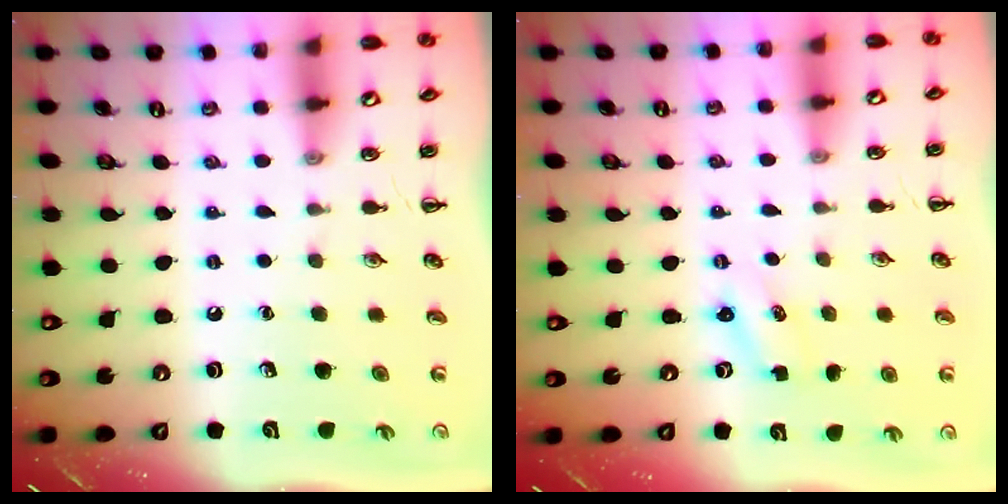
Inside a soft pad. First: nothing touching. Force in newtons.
{"total": 1.6, "press": 1.5, "slide": 0.4}